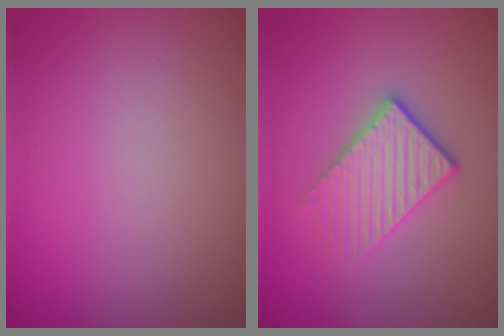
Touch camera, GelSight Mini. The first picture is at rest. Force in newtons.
{"total": 3.2, "press": 3.0, "slide": 1.3}